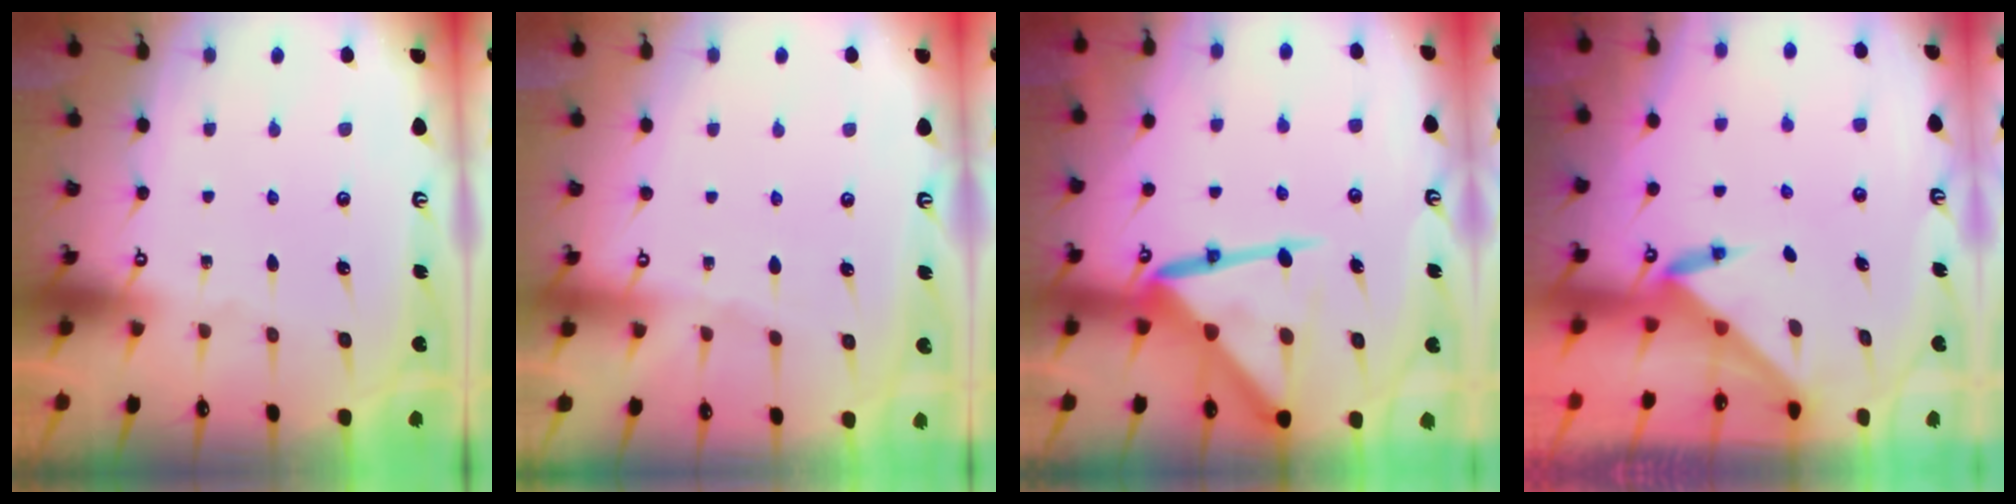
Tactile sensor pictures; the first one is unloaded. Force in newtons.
{"total": 2.4, "press": 2.4, "slide": 0.4}
{"total": 15.3, "press": 15.2, "slide": 1.4}
{"total": 3.4, "press": 3.4, "slide": 0.3}